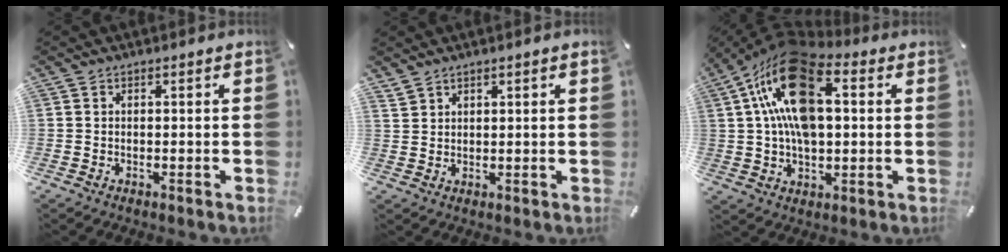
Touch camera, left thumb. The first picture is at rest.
{"total": 1.8, "force": [1.6, 0.6, 0.3], "torque": [-0.006, -0.004, 0.033]}
{"total": 19.4, "force": [5.5, 11.2, 14.8], "torque": [-0.286, -0.002, 0.095]}